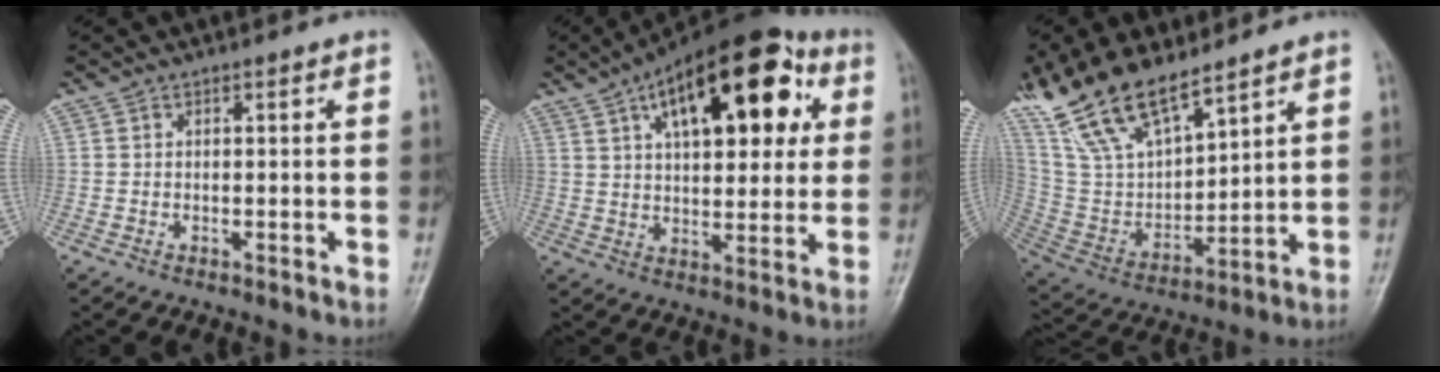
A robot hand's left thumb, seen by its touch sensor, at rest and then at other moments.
{"total": 22.6, "force": [8.8, 10.8, 17.8], "torque": [-0.237, 0.010, 0.133]}
{"total": 18.3, "force": [13.6, 7.1, 9.9], "torque": [-0.173, -0.052, 0.275]}